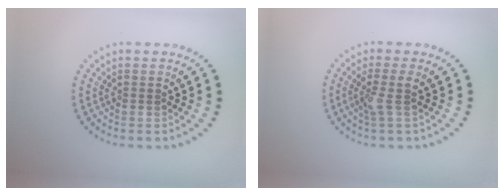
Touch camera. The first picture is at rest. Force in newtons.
{"total": 1.9, "press": 1.4, "slide": 1.2}